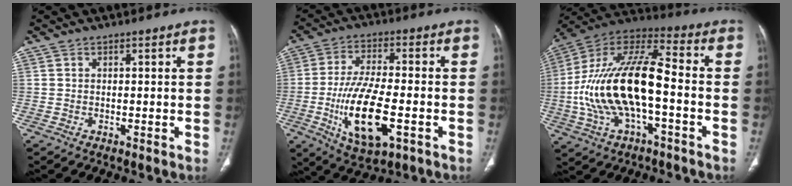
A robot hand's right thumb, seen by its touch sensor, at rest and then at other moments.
{"total": 15.3, "force": [-4.3, 5.9, 13.4], "torque": [-0.253, 0.004, -0.068]}
{"total": 21.9, "force": [-3.3, 9.4, 19.5], "torque": [-0.384, 0.043, -0.058]}